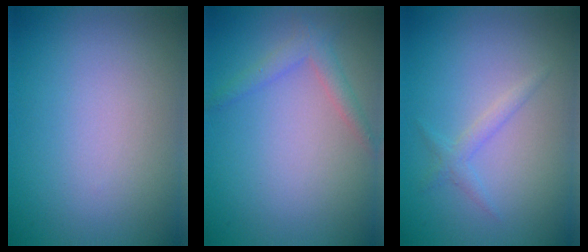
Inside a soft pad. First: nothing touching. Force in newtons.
{"total": 1.9, "press": 1.9, "slide": 0.2}
{"total": 1.3, "press": 1.3, "slide": 0.0}